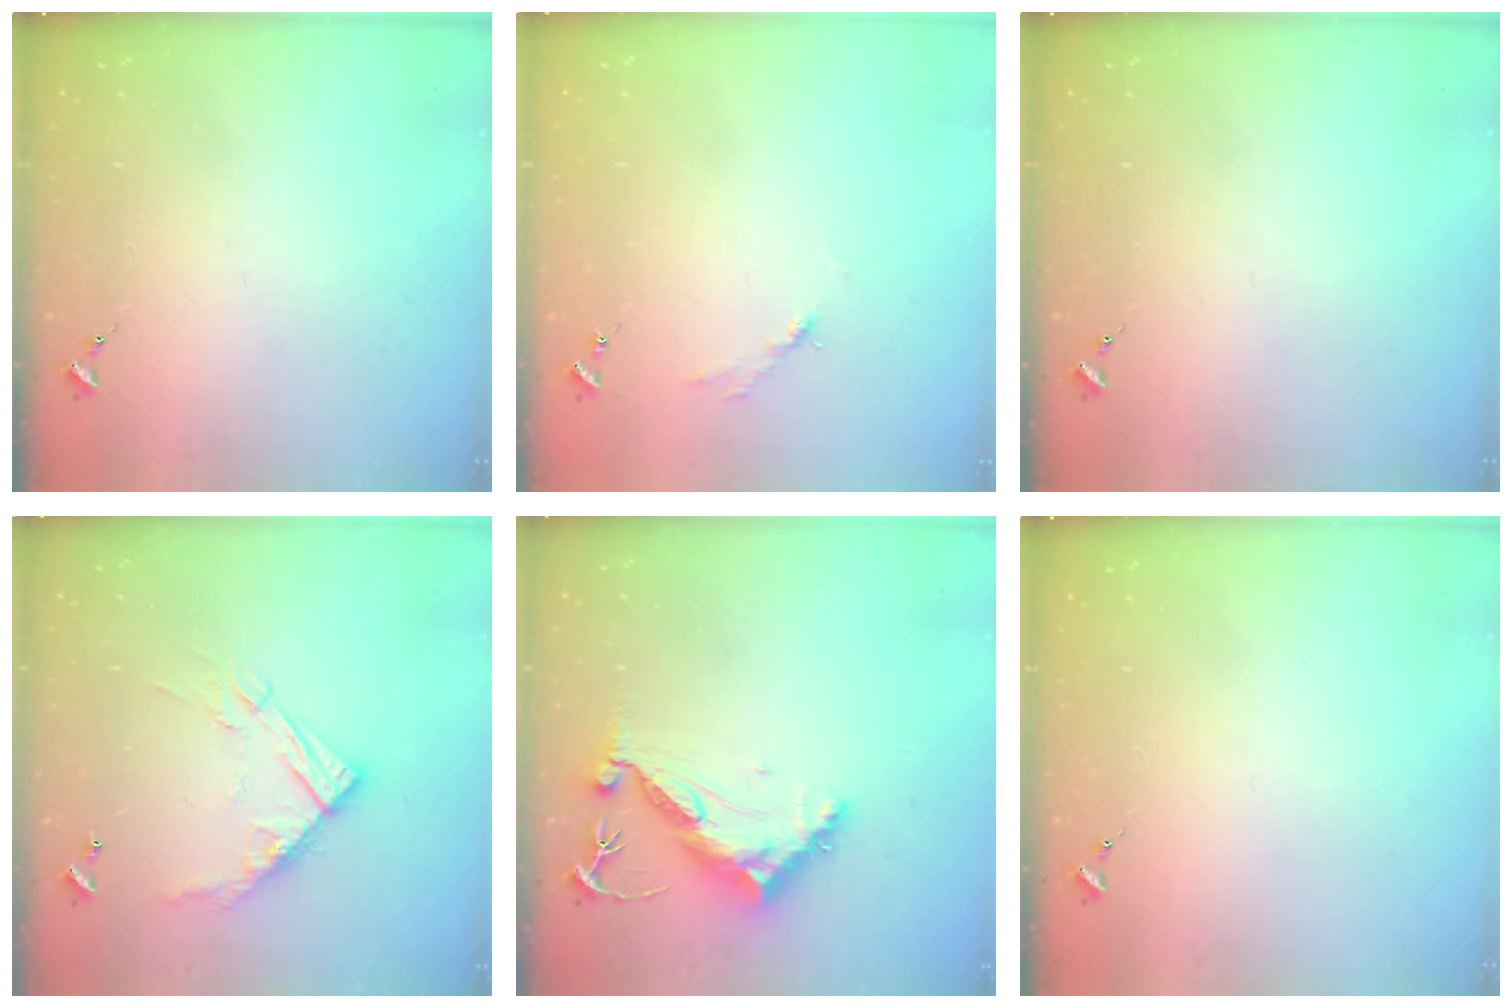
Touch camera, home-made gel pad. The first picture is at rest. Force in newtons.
{"total": 2.7, "press": 2.7, "slide": 0.4}
{"total": 0.0}
{"total": 14.3, "press": 14.3, "slide": 1.0}
{"total": 10.7, "press": 10.6, "slide": 0.9}
{"total": 0.0}